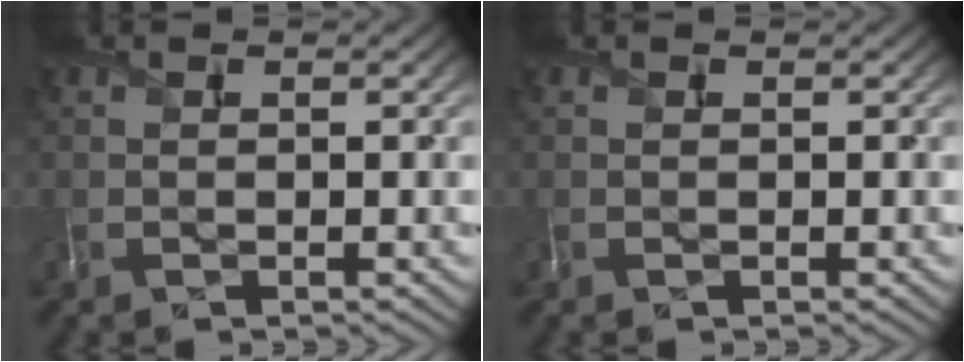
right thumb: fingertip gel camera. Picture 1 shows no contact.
{"total": 0.0}